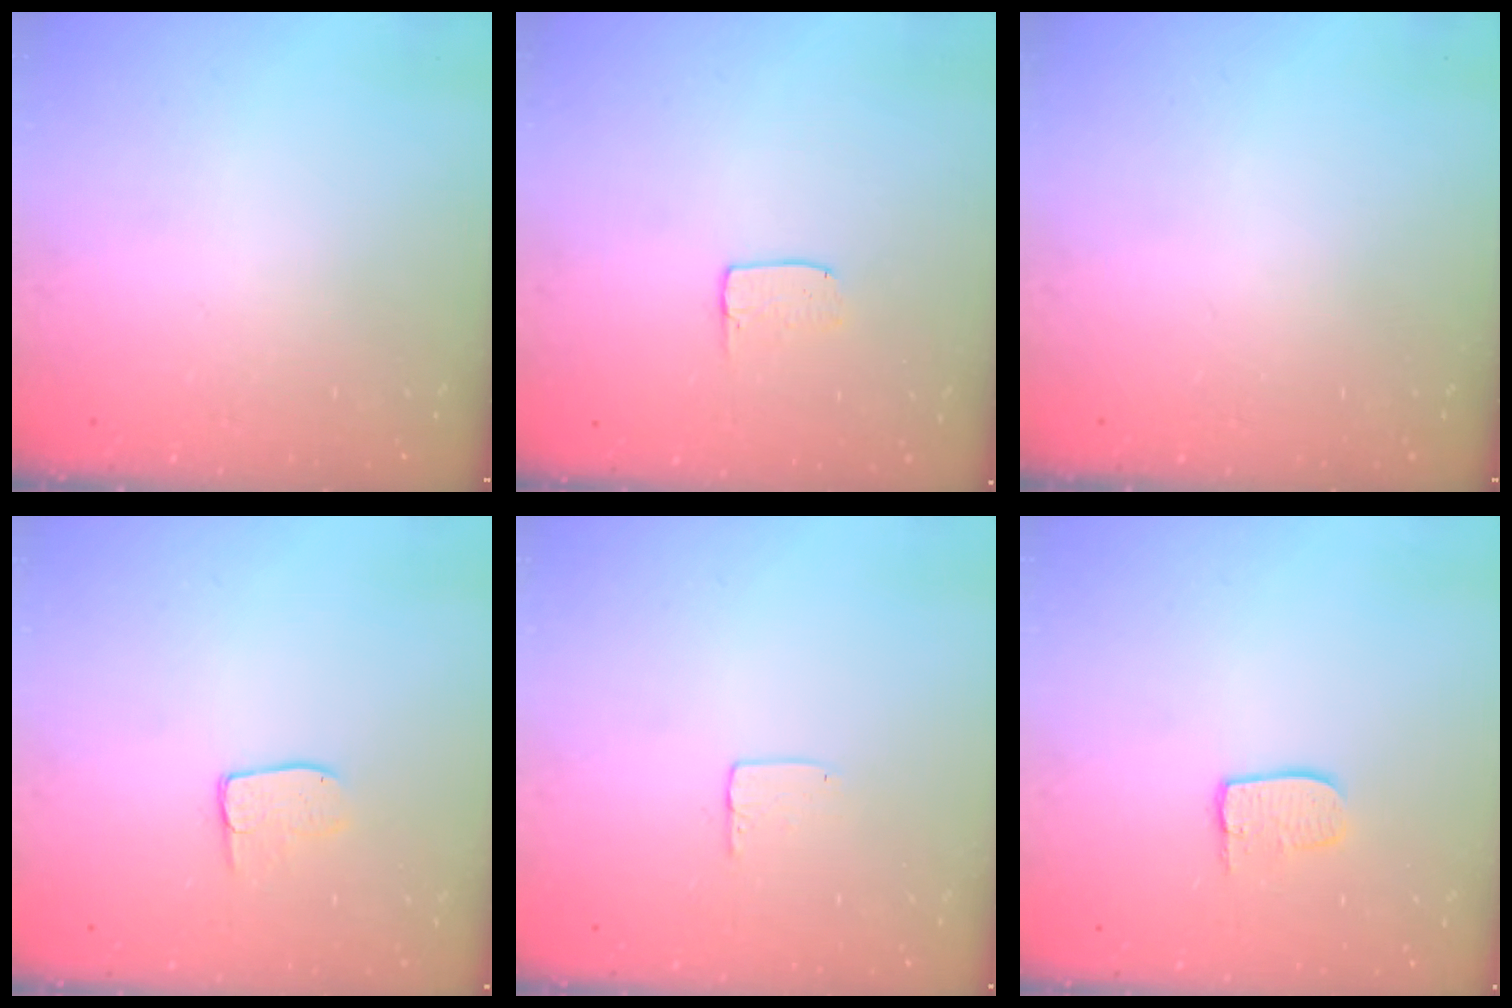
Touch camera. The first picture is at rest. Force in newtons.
{"total": 4.1, "press": 4.1, "slide": 0.3}
{"total": 0.0}
{"total": 5.3, "press": 5.3, "slide": 0.4}
{"total": 3.9, "press": 3.9, "slide": 0.1}
{"total": 6.1, "press": 6.1, "slide": 0.5}